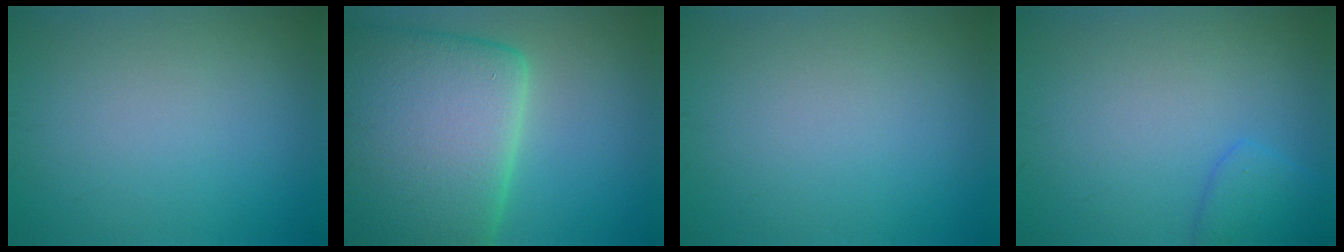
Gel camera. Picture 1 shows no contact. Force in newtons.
{"total": 16.2, "press": 16.1, "slide": 1.5}
{"total": 0.0}
{"total": 2.4, "press": 2.4, "slide": 0.2}